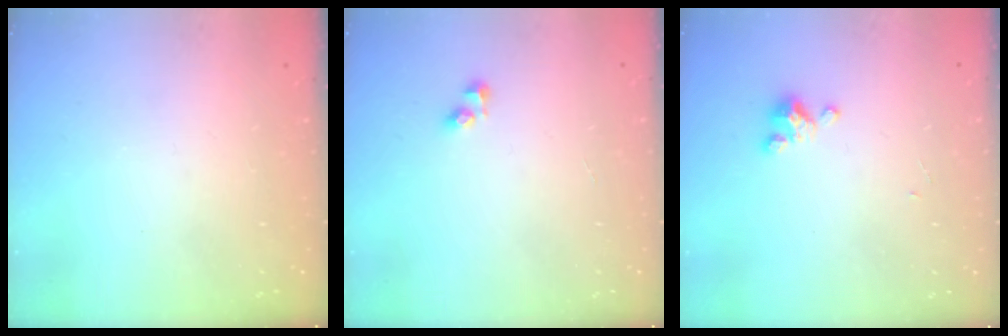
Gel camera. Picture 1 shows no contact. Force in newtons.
{"total": 2.0, "press": 2.0, "slide": 0.3}
{"total": 2.3, "press": 2.2, "slide": 0.4}